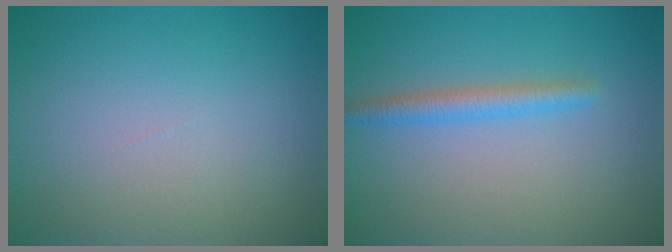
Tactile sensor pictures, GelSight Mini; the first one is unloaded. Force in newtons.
{"total": 2.2, "press": 2.1, "slide": 0.1}